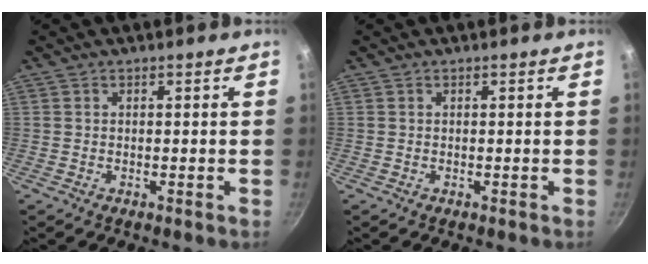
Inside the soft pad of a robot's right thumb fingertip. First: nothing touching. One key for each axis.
{"total": 0.0}